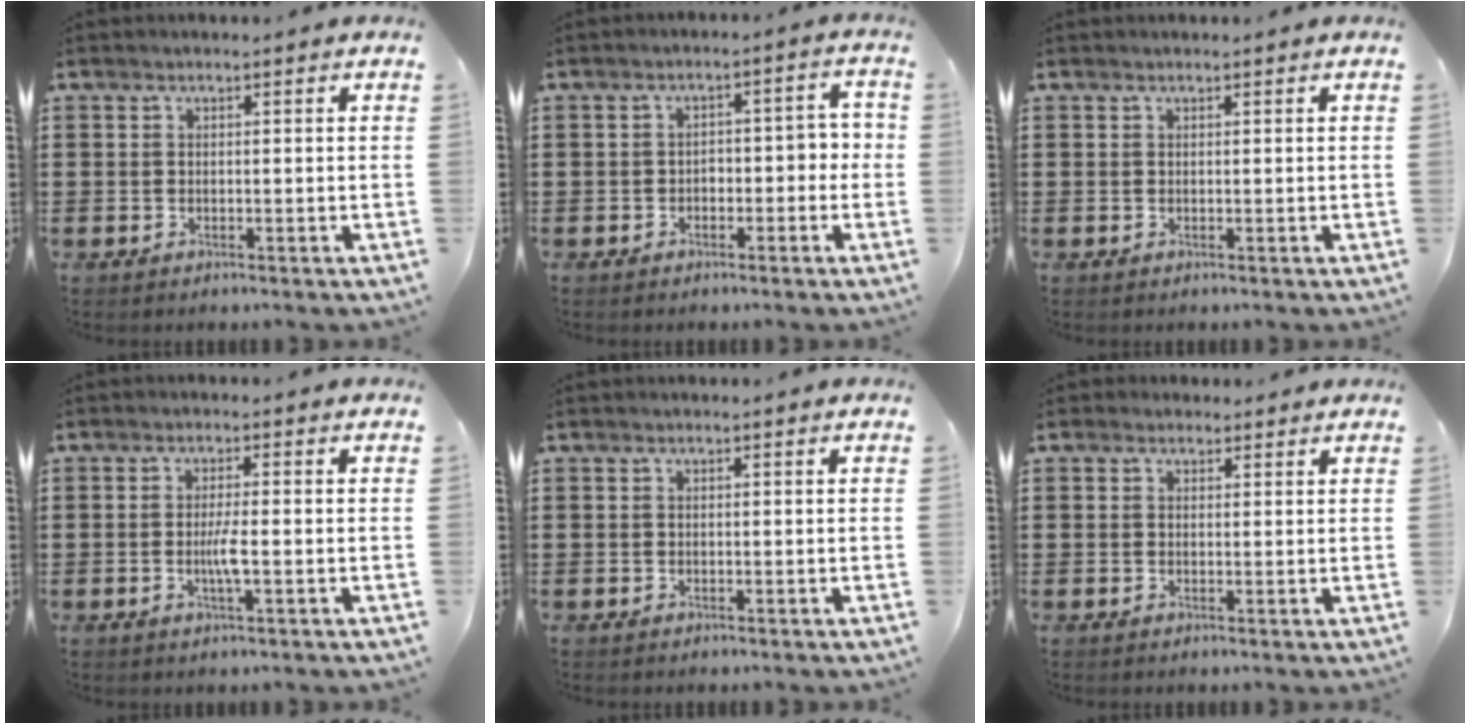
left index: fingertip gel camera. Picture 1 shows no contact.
{"total": 2.9, "force": [-1.4, 1.7, 1.8], "torque": [-0.037, 0.007, -0.033]}
{"total": 0.0}
{"total": 3.3, "force": [-0.6, 0.2, 3.3], "torque": [-0.065, -0.007, -0.014]}
{"total": 0.0}
{"total": 1.4, "force": [1.1, 0.8, 0.2], "torque": [-0.007, 0.006, 0.021]}